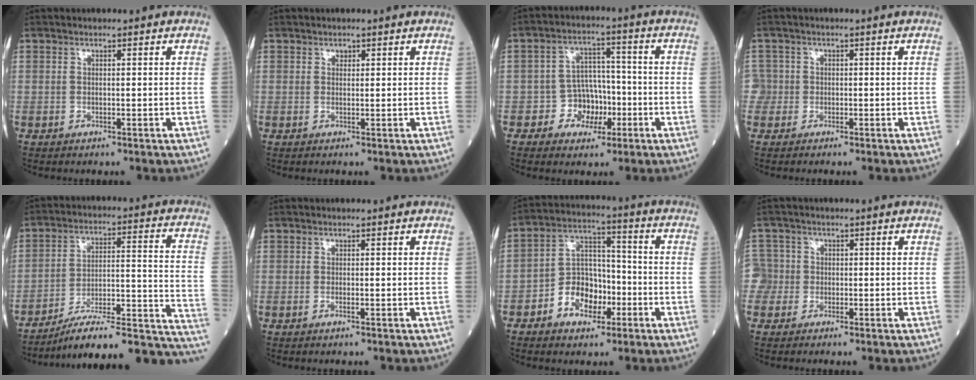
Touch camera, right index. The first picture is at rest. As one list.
[{"total": 0.7, "force": [0.4, 0.5, 0.2], "torque": [0.000, -0.002, 0.004]}, {"total": 6.2, "force": [-2.2, 5.2, 2.6], "torque": [-0.033, 0.022, -0.034]}, {"total": 2.3, "force": [-0.9, 2.1, -0.3], "torque": [0.010, 0.010, -0.023]}, {"total": 20.5, "force": [-16.8, 3.2, 11.4], "torque": [-0.094, 0.044, -0.246]}, {"total": 0.6, "force": [-0.3, 0.0, 0.5], "torque": [-0.009, -0.001, -0.005]}, {"total": 8.8, "force": [-3.8, 5.9, 5.2], "torque": [-0.102, 0.029, -0.067]}, {"total": 3.4, "force": [-1.4, 3.1, -0.4], "torque": [0.007, 0.014, -0.033]}]